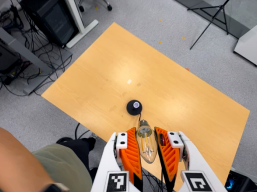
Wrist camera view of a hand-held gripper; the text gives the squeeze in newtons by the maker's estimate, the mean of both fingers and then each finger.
{"total": 21.2, "left": 24.1, "right": 18.3}